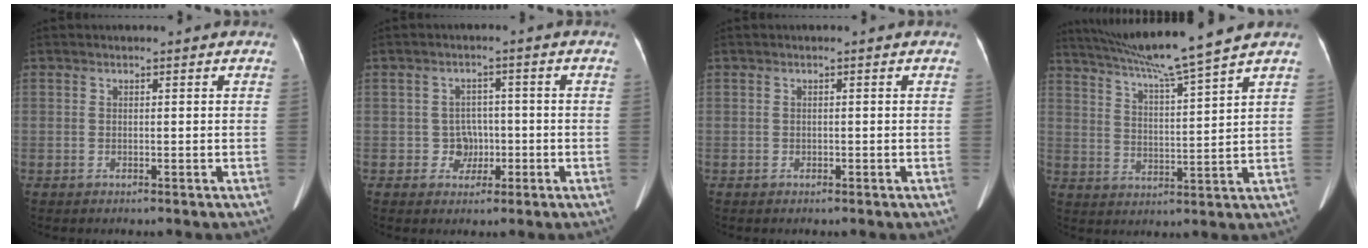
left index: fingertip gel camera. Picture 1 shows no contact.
{"total": 3.3, "force": [-0.9, 3.1, 0.8], "torque": [-0.005, 0.010, -0.011]}
{"total": 0.0}
{"total": 12.3, "force": [10.5, -2.2, 6.0], "torque": [-0.105, -0.003, 0.174]}